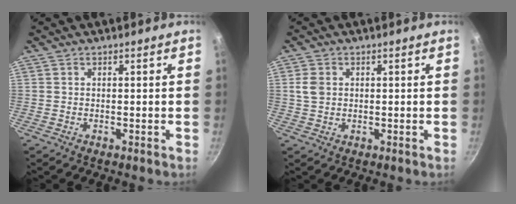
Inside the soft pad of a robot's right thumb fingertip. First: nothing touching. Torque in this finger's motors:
{"motor_torque": [0.58, 1.13, 0.55, 0.11, 0.14]}